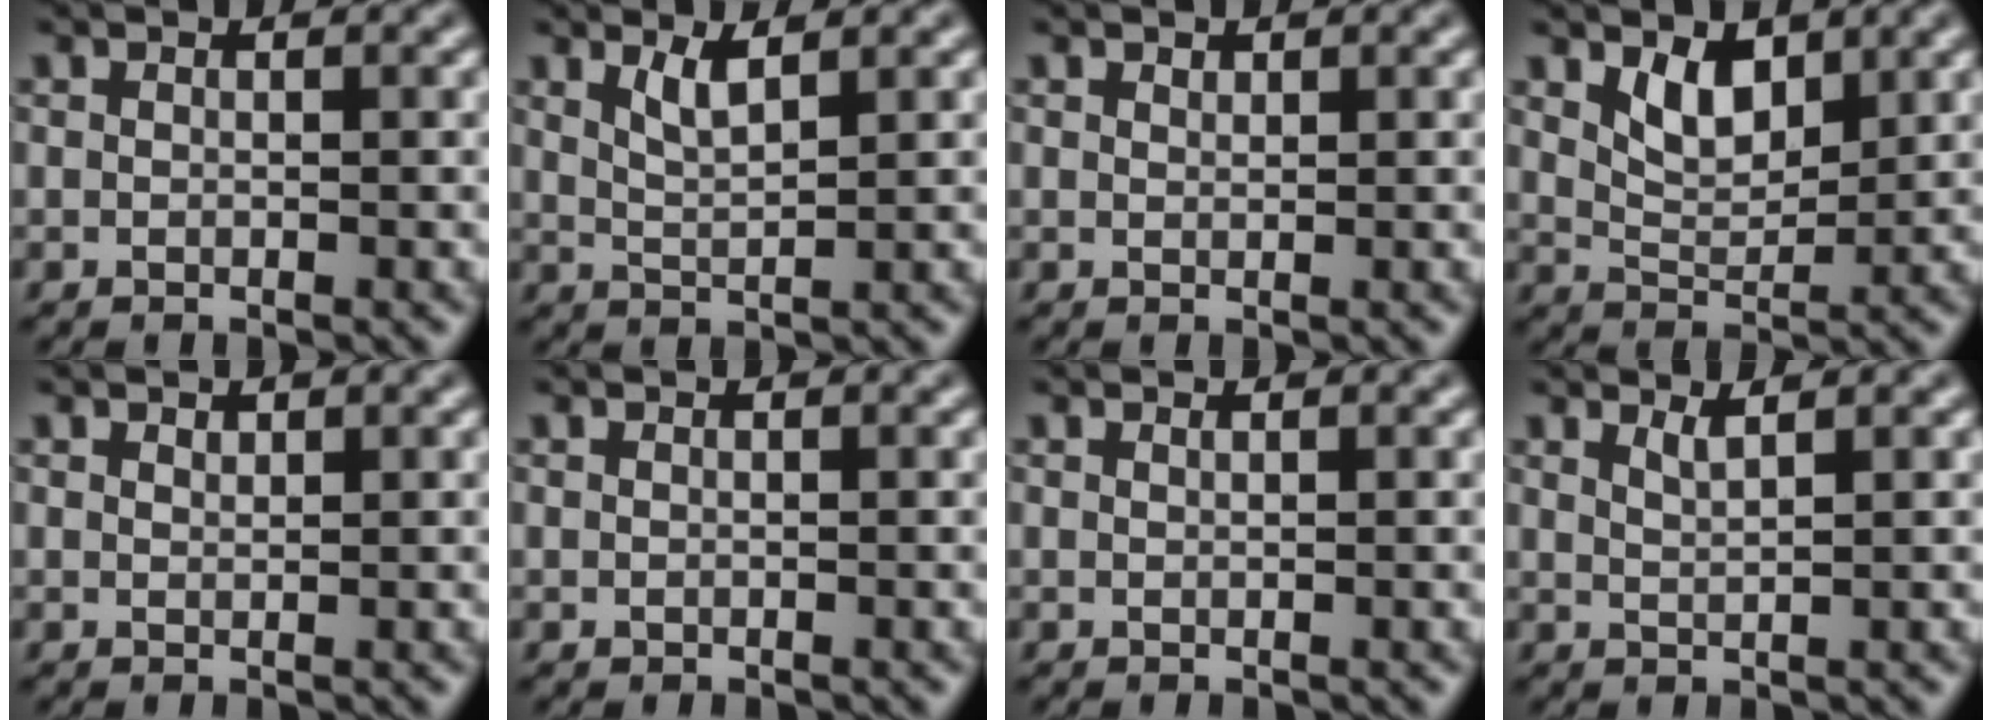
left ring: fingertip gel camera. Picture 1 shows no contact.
{"total": 2.1, "force": [1.3, 0.5, 1.5], "torque": [-0.029, -0.004, 0.027]}
{"total": 0.5, "force": [0.5, 0.2, 0.1], "torque": [-0.002, -0.003, 0.010]}
{"total": 3.0, "force": [1.8, 1.6, 1.9], "torque": [-0.039, -0.008, 0.034]}
{"total": 0.6, "force": [0.5, 0.2, 0.1], "torque": [-0.002, -0.003, 0.011]}
{"total": 0.0}
{"total": 0.0}
{"total": 1.4, "force": [0.9, 0.4, 1.0], "torque": [-0.008, 0.000, 0.014]}